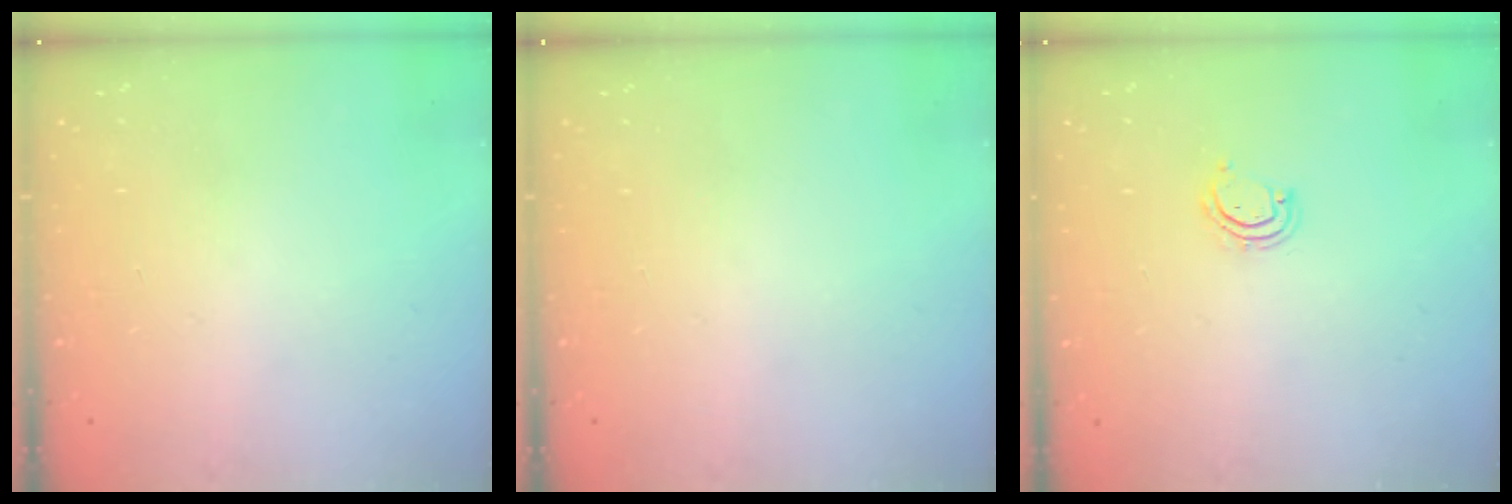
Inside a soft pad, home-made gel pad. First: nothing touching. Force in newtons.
{"total": 0.0}
{"total": 3.7, "press": 3.6, "slide": 0.3}